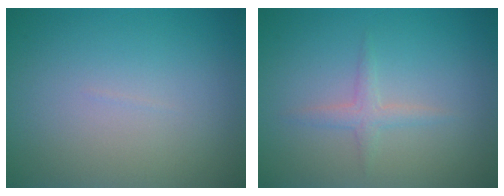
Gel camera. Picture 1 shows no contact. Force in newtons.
{"total": 1.9, "press": 1.9, "slide": 0.1}